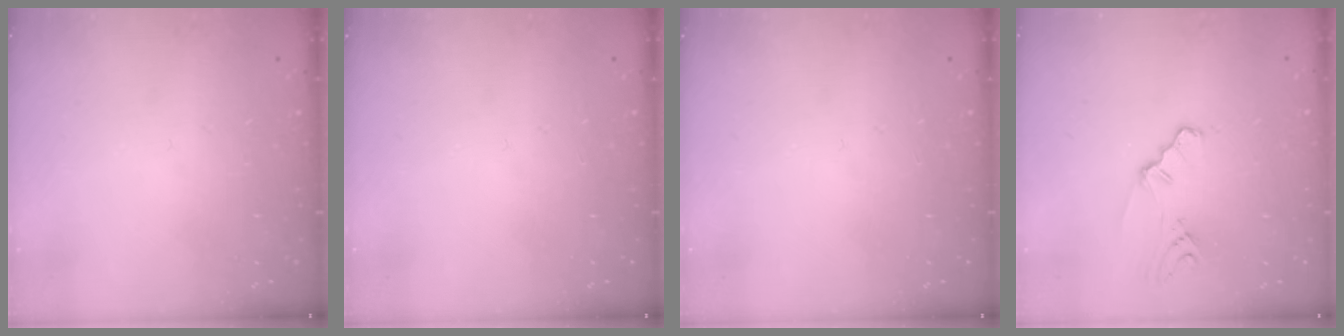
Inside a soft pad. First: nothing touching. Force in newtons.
{"total": 0.0}
{"total": 0.0}
{"total": 1.7, "press": 1.6, "slide": 0.5}